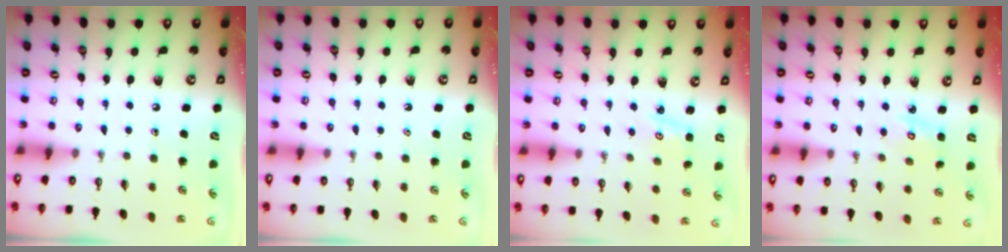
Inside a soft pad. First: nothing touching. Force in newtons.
{"total": 0.6, "press": 0.6, "slide": 0.0}
{"total": 1.2, "press": 1.2, "slide": 0.2}
{"total": 2.5, "press": 2.5, "slide": 0.3}